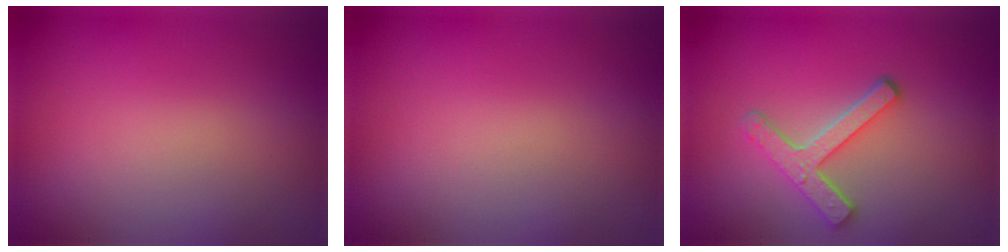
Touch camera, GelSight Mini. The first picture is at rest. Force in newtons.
{"total": 0.0}
{"total": 3.7, "press": 3.0, "slide": 2.1}